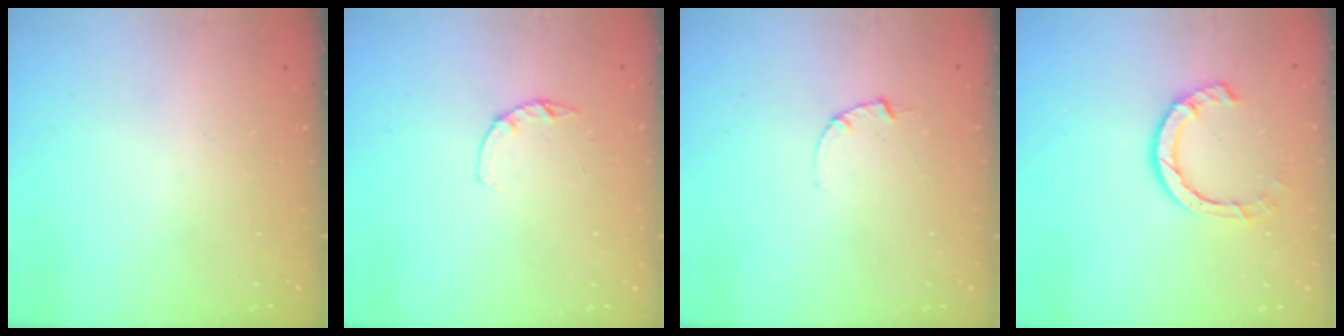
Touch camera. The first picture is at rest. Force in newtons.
{"total": 2.2, "press": 2.2, "slide": 0.4}
{"total": 2.5, "press": 2.5, "slide": 0.3}
{"total": 7.1, "press": 7.0, "slide": 1.1}